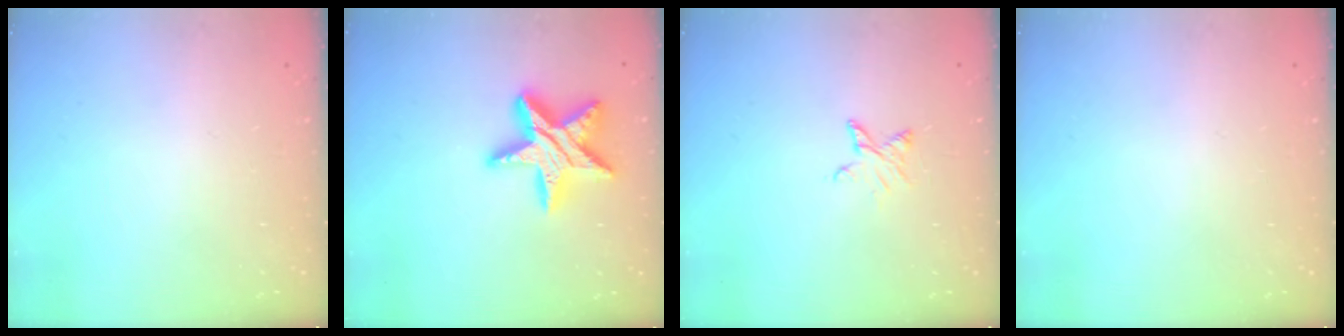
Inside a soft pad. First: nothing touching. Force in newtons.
{"total": 16.9, "press": 16.8, "slide": 1.4}
{"total": 4.5, "press": 4.5, "slide": 0.5}
{"total": 0.0}